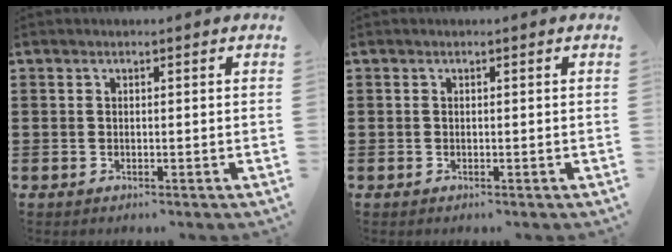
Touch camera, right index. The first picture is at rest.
{"total": 0.0}